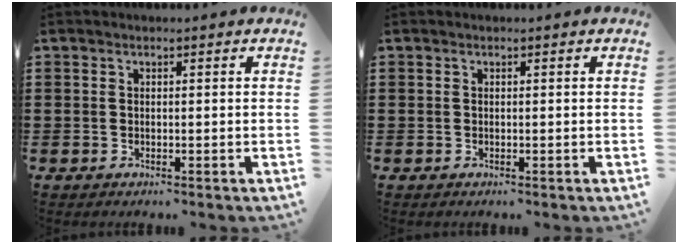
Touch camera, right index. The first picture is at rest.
{"total": 0.0}